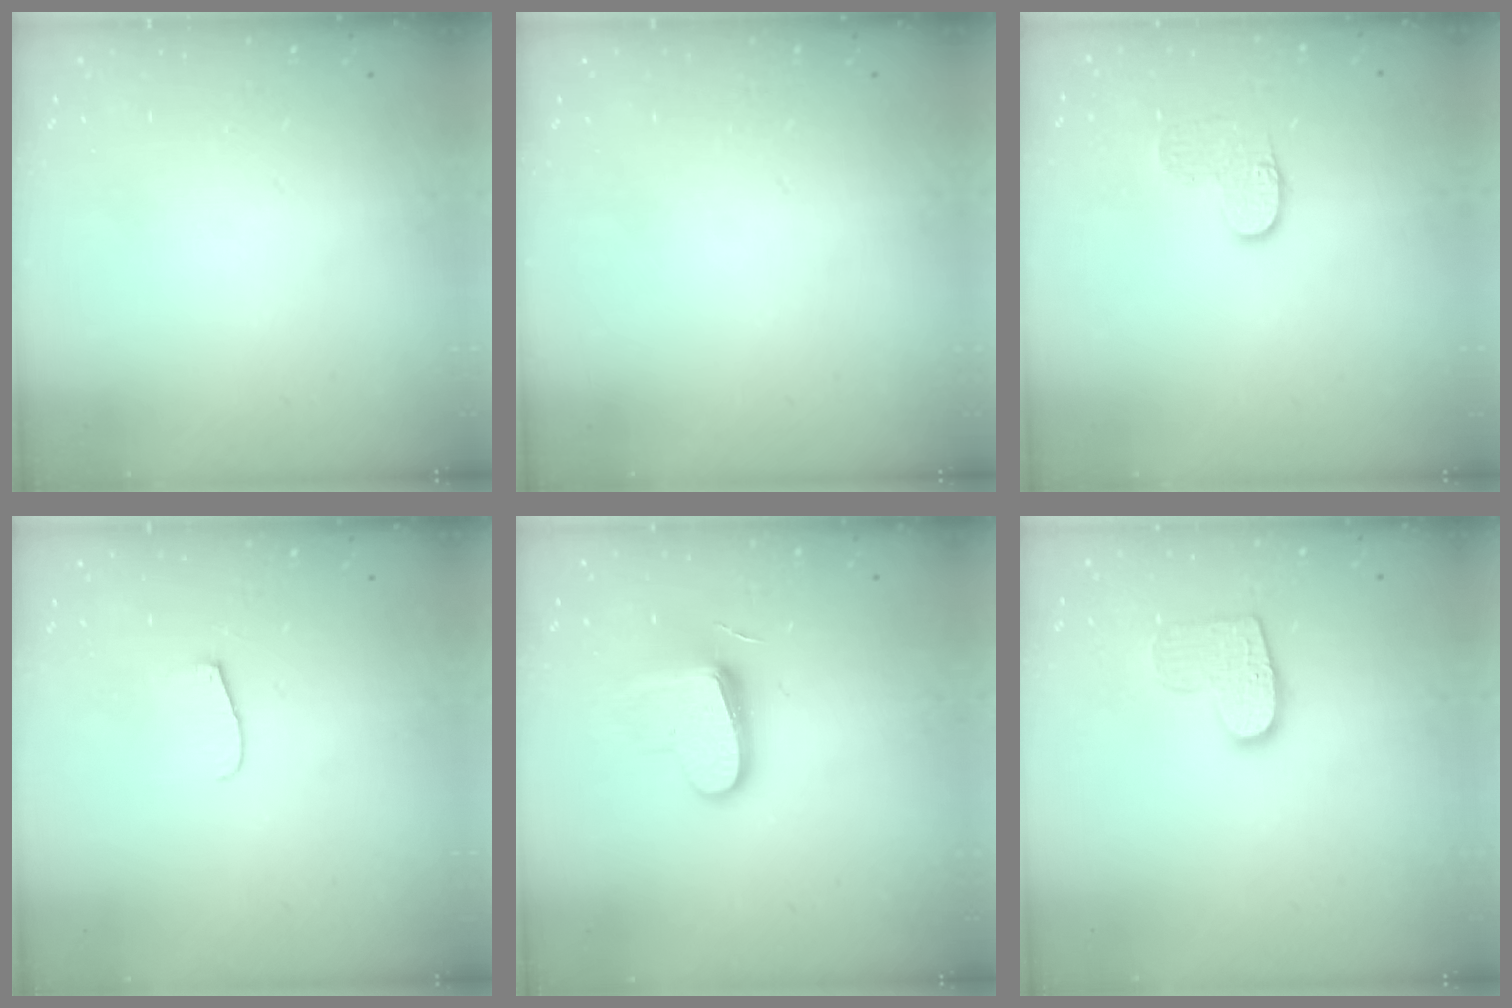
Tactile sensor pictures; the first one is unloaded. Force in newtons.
{"total": 0.0}
{"total": 6.7, "press": 6.7, "slide": 0.1}
{"total": 6.3, "press": 6.2, "slide": 0.8}
{"total": 11.6, "press": 11.6, "slide": 0.5}
{"total": 10.8, "press": 10.8, "slide": 0.7}